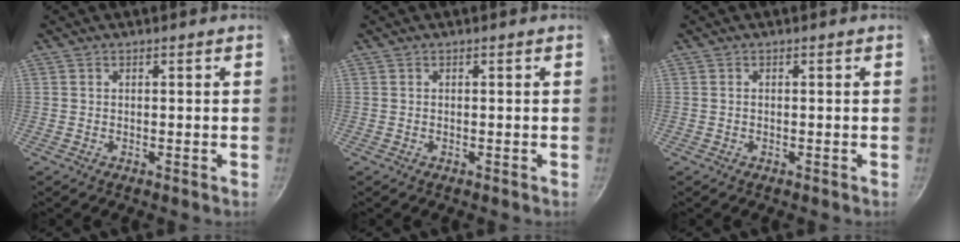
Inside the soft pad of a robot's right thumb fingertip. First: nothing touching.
{"total": 0.0}
{"total": 0.0}